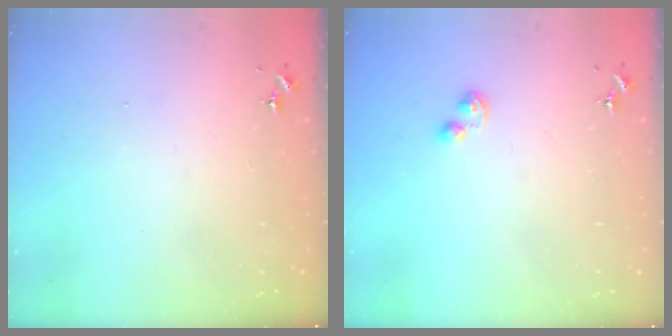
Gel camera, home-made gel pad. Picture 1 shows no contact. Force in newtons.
{"total": 3.2, "press": 3.2, "slide": 0.4}